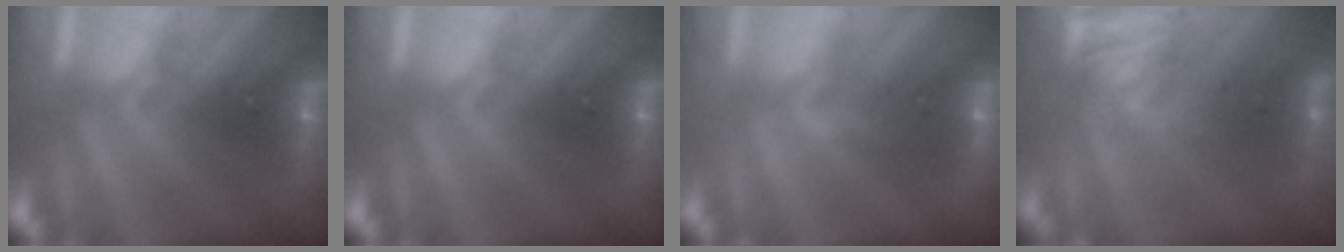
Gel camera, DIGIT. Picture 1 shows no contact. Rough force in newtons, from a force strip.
{"total": 0.0}
{"total": 4.6}
{"total": 10.0}